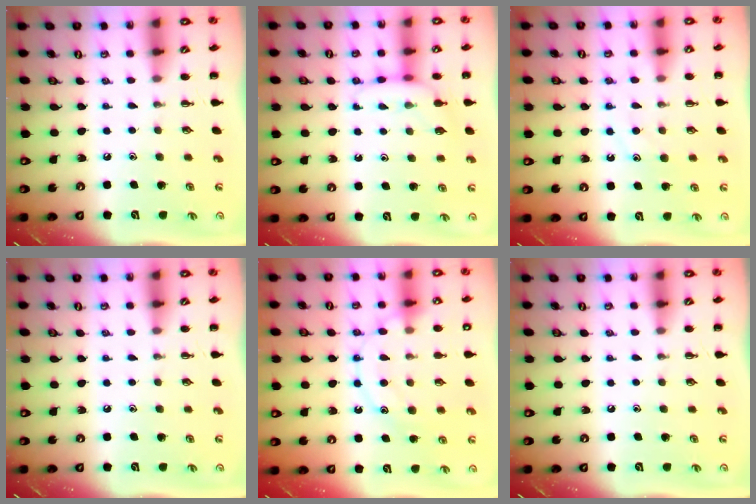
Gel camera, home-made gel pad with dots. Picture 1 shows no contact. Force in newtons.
{"total": 8.0, "press": 7.8, "slide": 1.5}
{"total": 11.3, "press": 11.2, "slide": 1.0}
{"total": 0.0}
{"total": 13.9, "press": 13.9, "slide": 0.8}
{"total": 0.0}